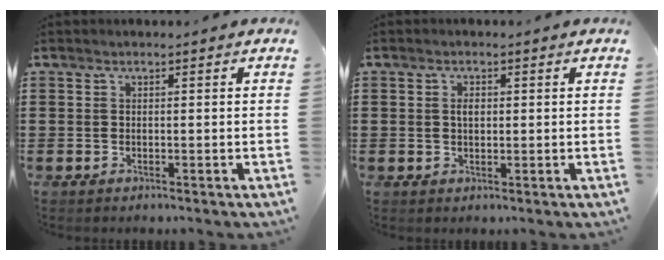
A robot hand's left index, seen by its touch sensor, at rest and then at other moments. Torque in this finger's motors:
{"motor_torque": [2.14, 0.00, 0.02, 0.02]}